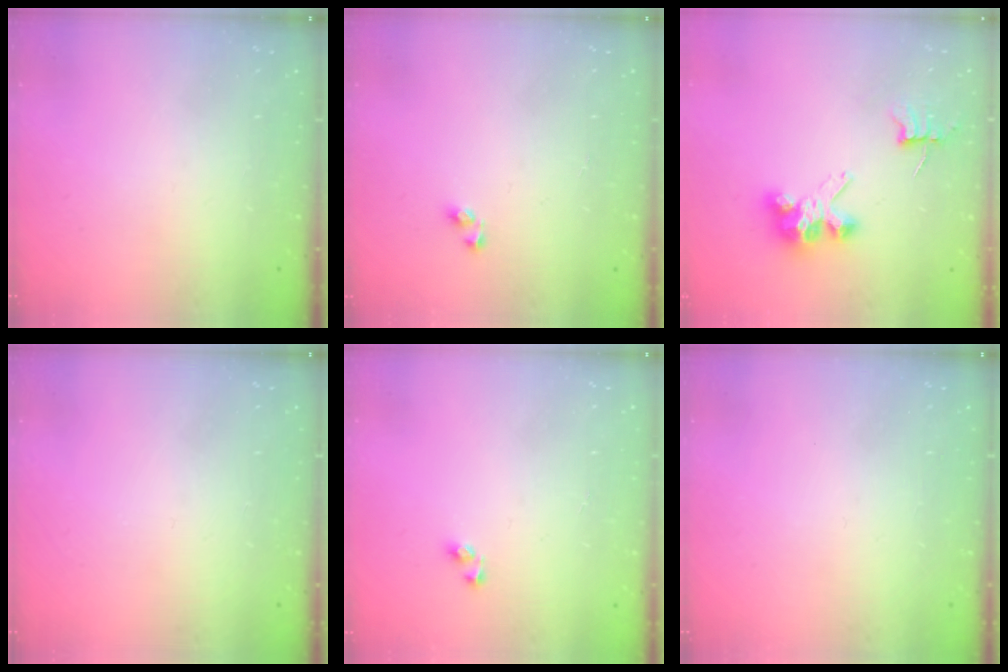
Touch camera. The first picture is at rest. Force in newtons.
{"total": 2.9, "press": 2.9, "slide": 0.3}
{"total": 6.8, "press": 6.8, "slide": 0.5}
{"total": 0.0}
{"total": 2.9, "press": 2.9, "slide": 0.3}
{"total": 0.0}